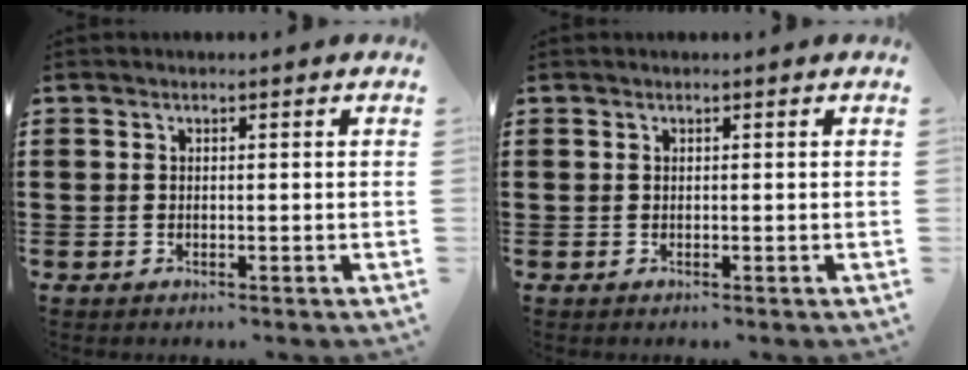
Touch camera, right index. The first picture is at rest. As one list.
[{"total": 0.0}]